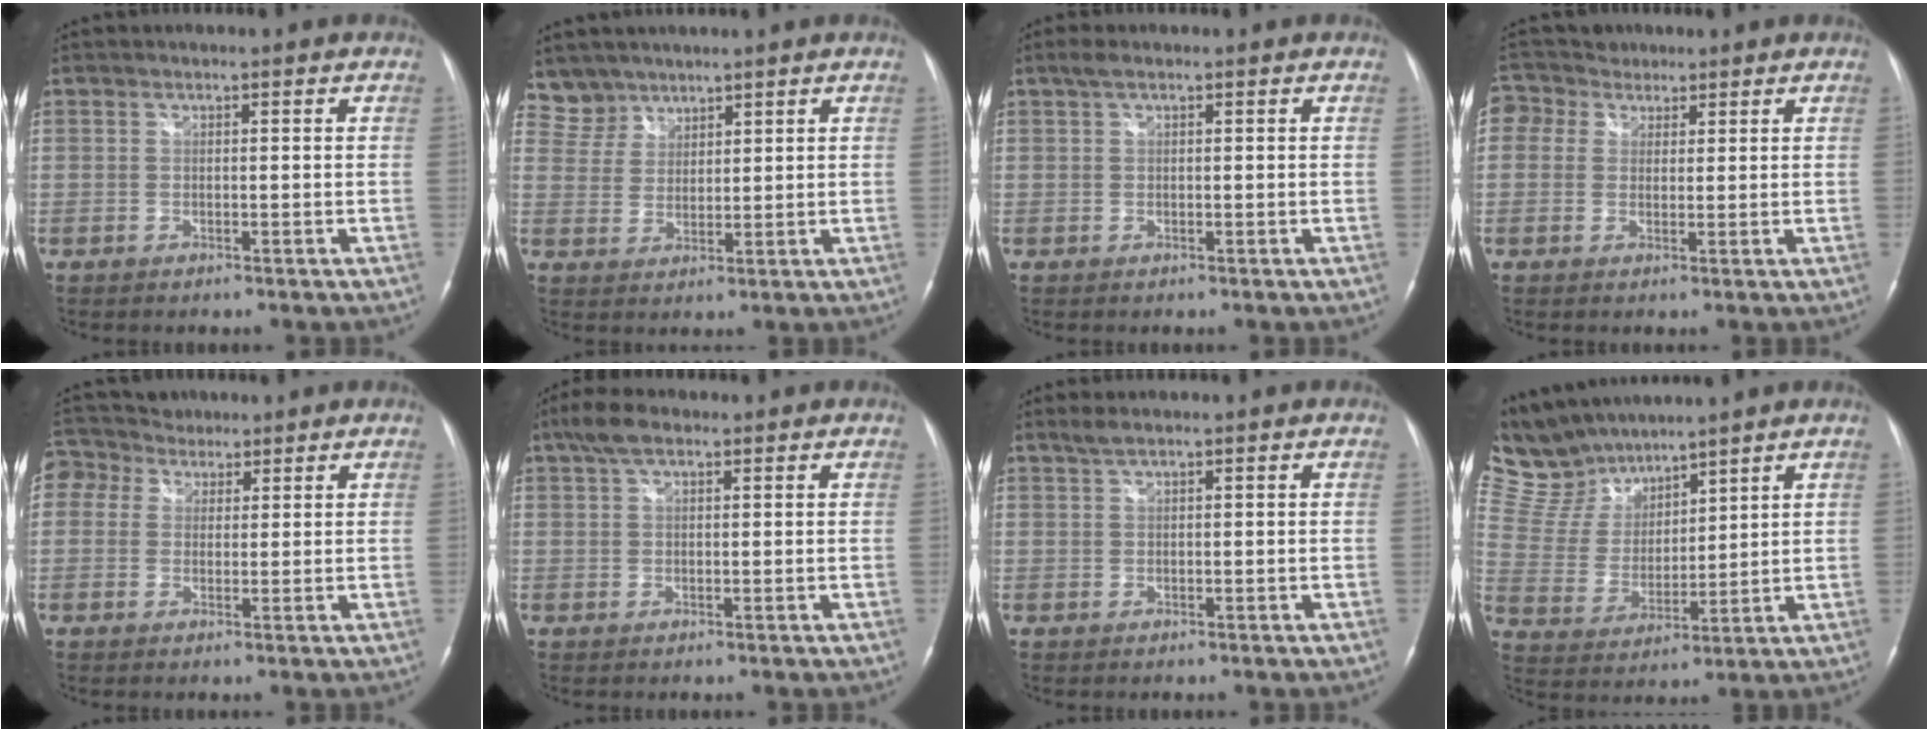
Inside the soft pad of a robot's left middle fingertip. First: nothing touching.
{"total": 4.5, "force": [3.8, 2.2, -0.8], "torque": [0.021, 0.004, 0.079]}
{"total": 1.6, "force": [1.1, 0.5, 1.2], "torque": [-0.028, 0.018, 0.019]}
{"total": 4.5, "force": [2.6, 3.6, 0.3], "torque": [-0.016, 0.031, 0.050]}
{"total": 5.3, "force": [3.4, 4.0, 0.5], "torque": [-0.023, 0.036, 0.066]}
{"total": 4.1, "force": [2.6, 1.7, 2.7], "torque": [-0.062, 0.024, 0.049]}
{"total": 1.4, "force": [1.1, 0.1, 0.9], "torque": [-0.024, 0.011, 0.025]}
{"total": 10.3, "force": [9.6, 3.3, 1.8], "torque": [-0.060, 0.019, 0.202]}